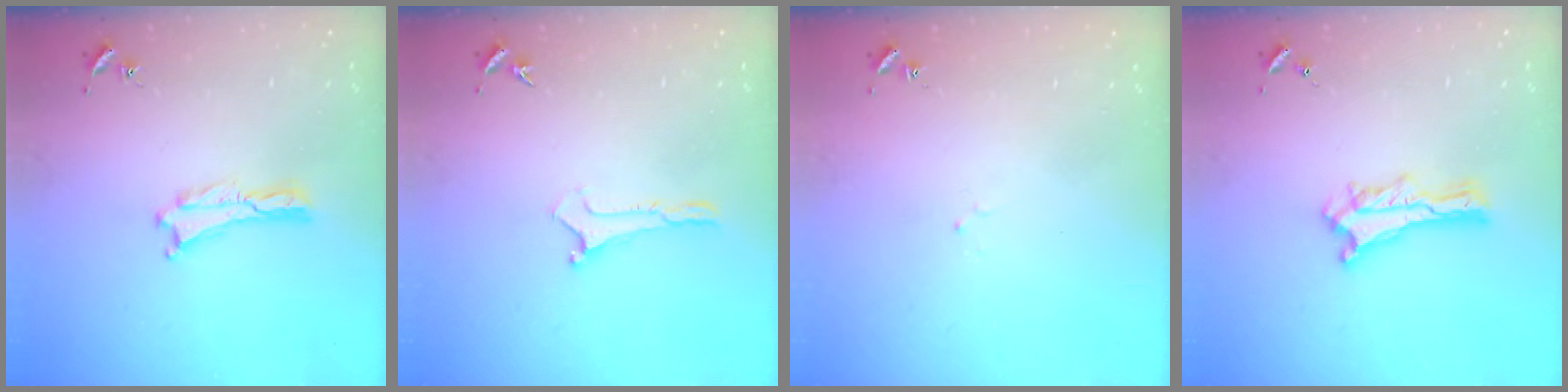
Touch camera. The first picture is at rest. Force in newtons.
{"total": 0.0}
{"total": 1.1, "press": 1.0, "slide": 0.2}
{"total": 1.2, "press": 1.2, "slide": 0.2}